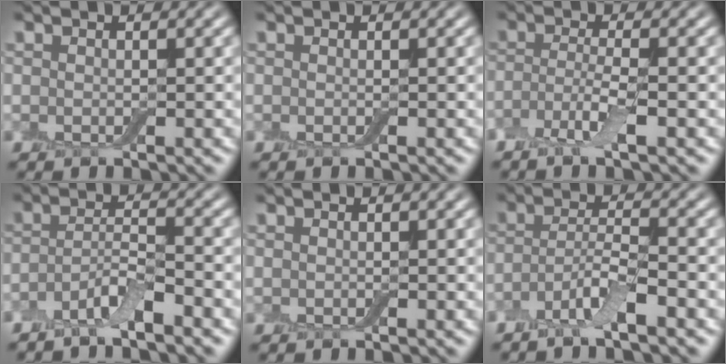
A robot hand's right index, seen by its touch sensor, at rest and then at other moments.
{"total": 0.0}
{"total": 2.7, "force": [-1.5, 0.4, 2.2], "torque": [-0.050, -0.002, -0.036]}
{"total": 3.5, "force": [-2.6, 0.6, 2.2], "torque": [-0.043, 0.003, -0.059]}
{"total": 0.0}
{"total": 3.7, "force": [-2.3, 0.6, 2.8], "torque": [-0.055, 0.002, -0.054]}